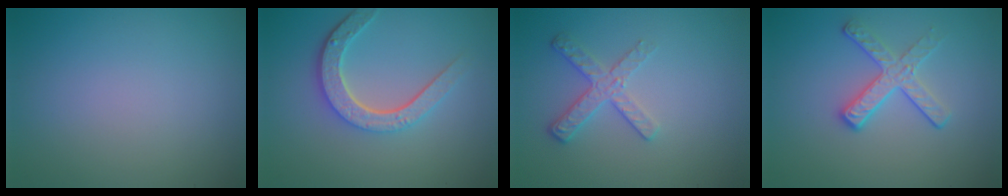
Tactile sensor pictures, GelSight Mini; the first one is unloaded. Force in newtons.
{"total": 4.4, "press": 3.4, "slide": 2.9}
{"total": 2.6, "press": 2.4, "slide": 1.2}
{"total": 2.9, "press": 2.6, "slide": 1.4}